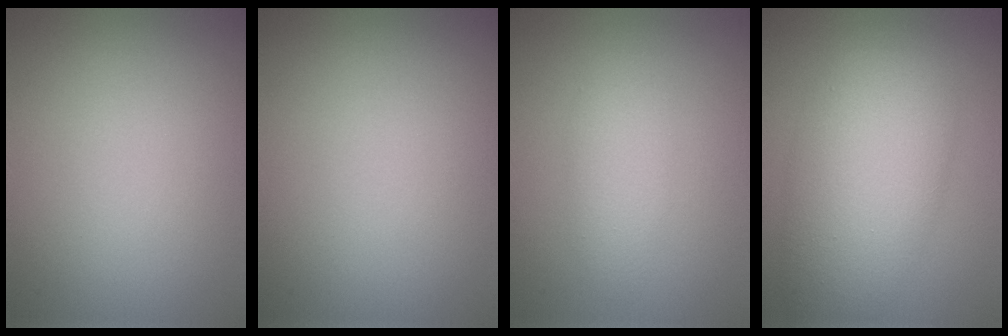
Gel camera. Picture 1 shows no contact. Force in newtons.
{"total": 0.0}
{"total": 2.3, "press": 2.3, "slide": 0.1}
{"total": 8.4, "press": 8.4, "slide": 0.2}